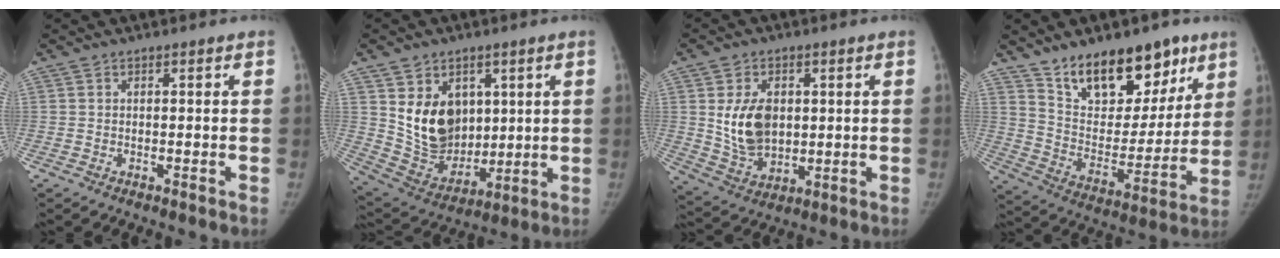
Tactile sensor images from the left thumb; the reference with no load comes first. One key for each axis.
{"total": 14.2, "fx": 4.1, "fy": 10.7, "fz": 8.5, "tx": -0.095, "ty": -0.033, "tz": 0.098}
{"total": 11.1, "fx": 1.7, "fy": 7.8, "fz": 7.8, "tx": -0.111, "ty": -0.019, "tz": 0.046}
{"total": 20.4, "fx": 13.6, "fy": 10.6, "fz": 11.0, "tx": -0.112, "ty": -0.073, "tz": 0.227}